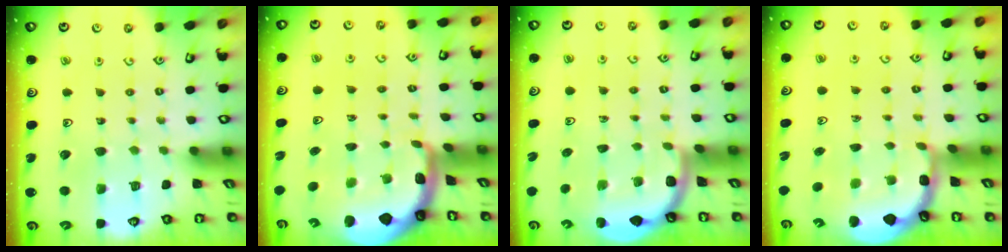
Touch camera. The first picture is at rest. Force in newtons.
{"total": 1.7, "press": 1.6, "slide": 0.4}
{"total": 1.7, "press": 1.7, "slide": 0.1}
{"total": 1.8, "press": 1.7, "slide": 0.4}